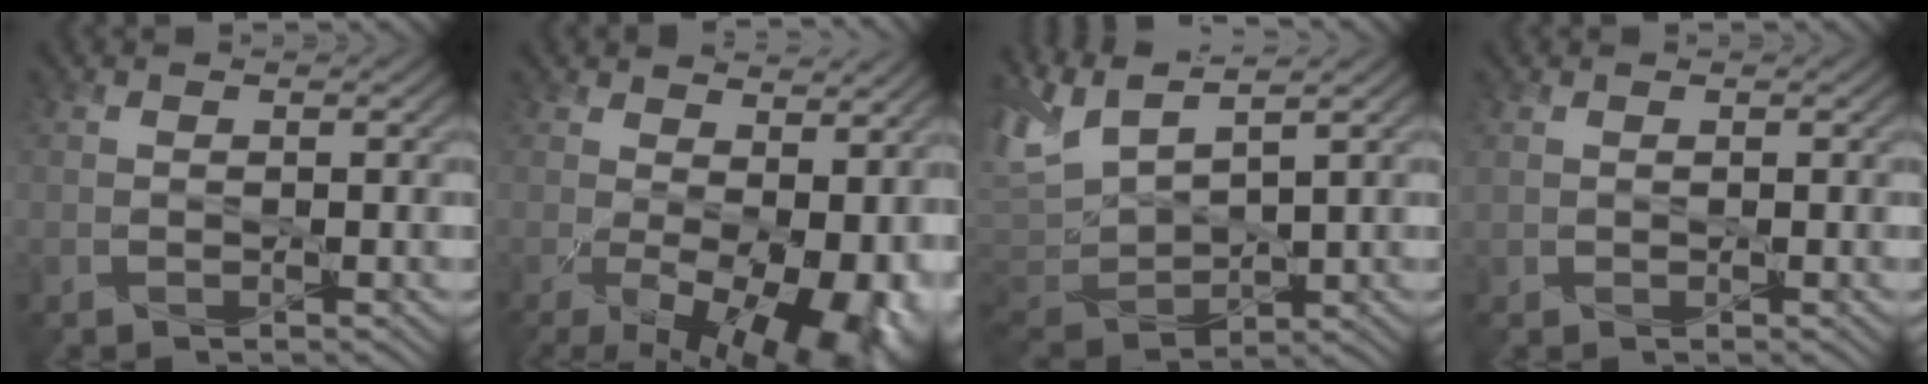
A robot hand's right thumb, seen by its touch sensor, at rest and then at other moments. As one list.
[{"total": 14.6, "force": [-1.2, 8.2, 12.1], "torque": [-0.183, -0.044, 0.026]}, {"total": 7.8, "force": [4.5, 2.9, 5.7], "torque": [-0.159, 0.010, 0.087]}, {"total": 0.6, "force": [0.4, 0.4, 0.1], "torque": [-0.009, 0.004, 0.011]}]